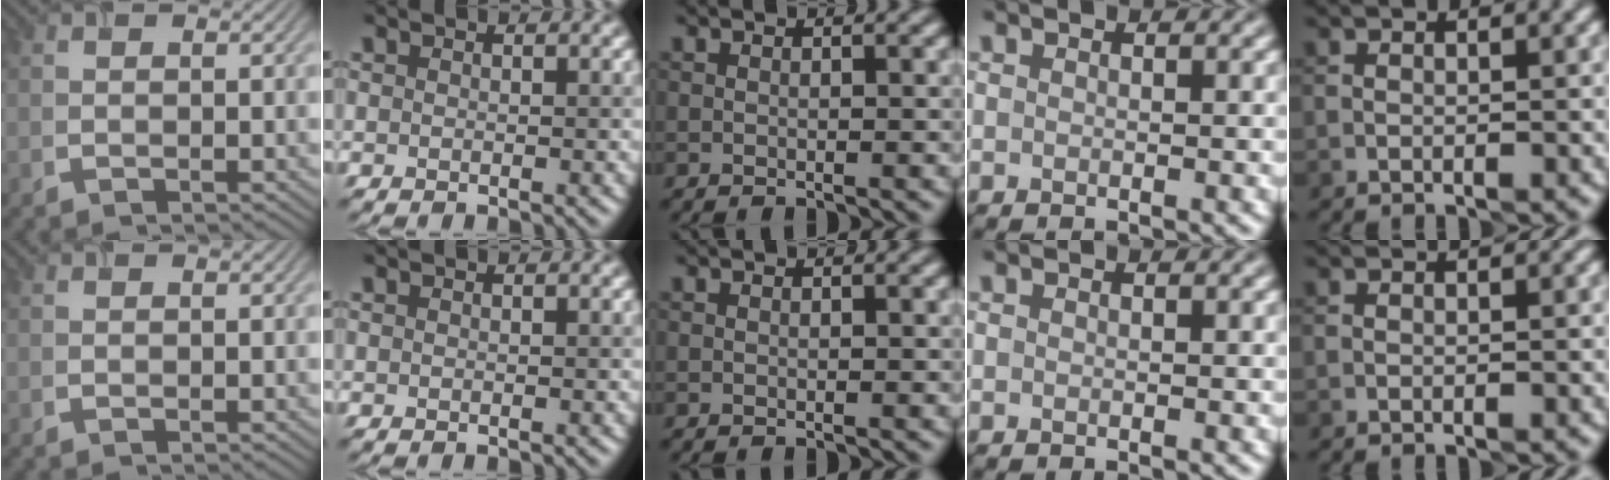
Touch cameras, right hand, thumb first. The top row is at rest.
{}